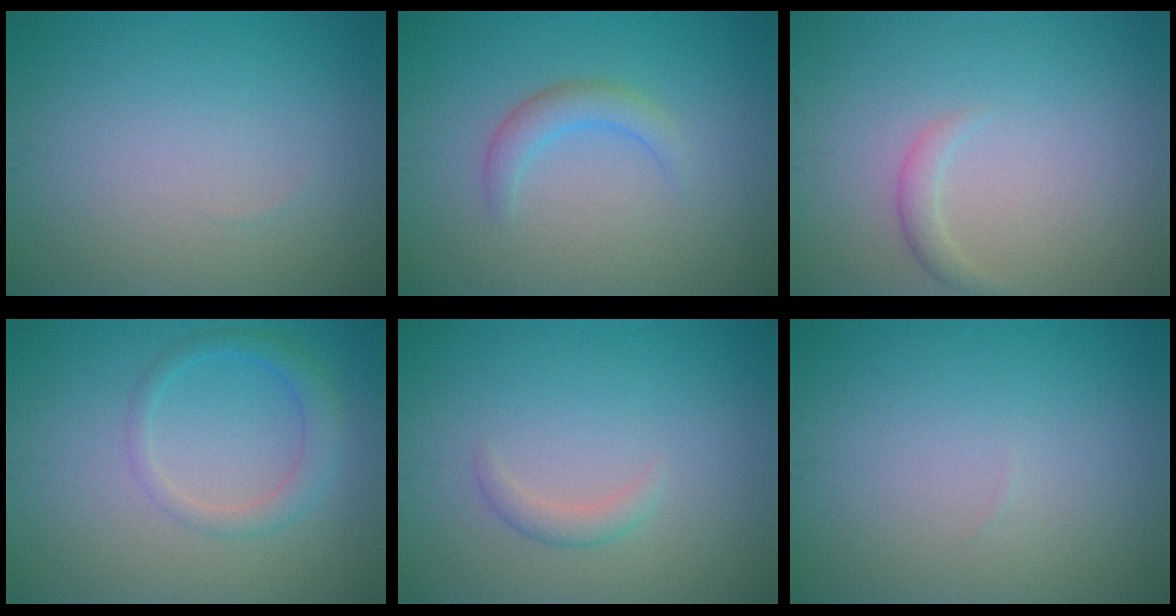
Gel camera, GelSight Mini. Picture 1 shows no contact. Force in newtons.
{"total": 2.1, "press": 2.1, "slide": 0.2}
{"total": 1.2, "press": 1.2, "slide": 0.0}
{"total": 2.3, "press": 2.3, "slide": 0.1}
{"total": 1.3, "press": 1.3, "slide": 0.1}
{"total": 0.0}